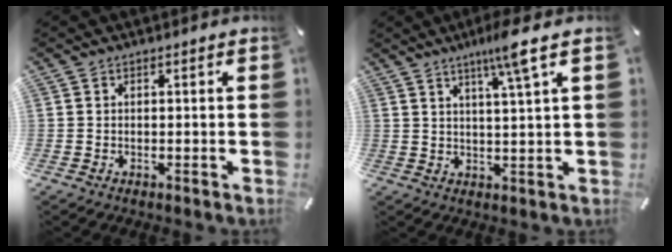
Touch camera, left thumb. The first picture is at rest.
{"total": 7.5, "force": [4.7, -0.3, 5.8], "torque": [-0.109, -0.019, 0.074]}